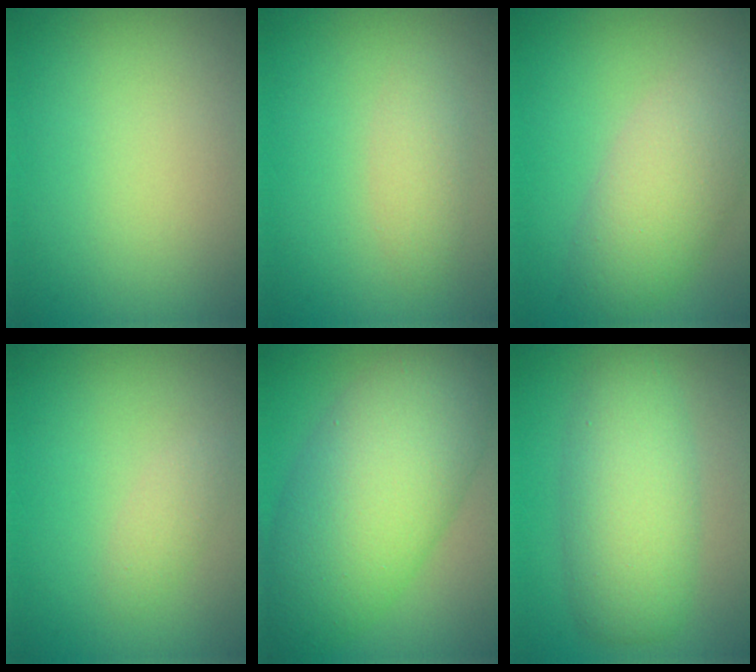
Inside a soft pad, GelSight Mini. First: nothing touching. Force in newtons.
{"total": 1.6, "press": 1.6, "slide": 0.2}
{"total": 5.1, "press": 5.1, "slide": 0.2}
{"total": 1.1, "press": 1.1, "slide": 0.1}
{"total": 10.4, "press": 10.4, "slide": 0.2}
{"total": 5.6, "press": 5.6, "slide": 0.2}